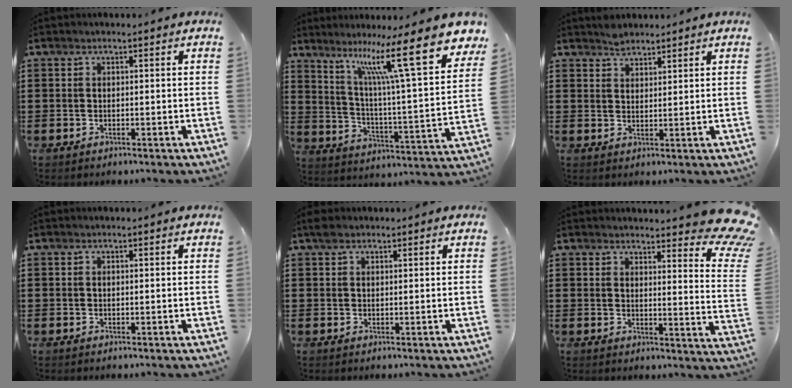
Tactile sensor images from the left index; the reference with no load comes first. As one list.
[{"total": 15.6, "force": [10.1, 1.5, 11.8], "torque": [-0.219, -0.061, 0.156]}, {"total": 2.3, "force": [2.1, 0.8, 0.3], "torque": [-0.012, 0.001, 0.042]}, {"total": 0.0}, {"total": 1.4, "force": [1.0, 0.8, 0.7], "torque": [-0.017, 0.005, 0.018]}, {"total": 6.8, "force": [5.8, 0.8, 3.5], "torque": [-0.051, -0.038, 0.099]}]